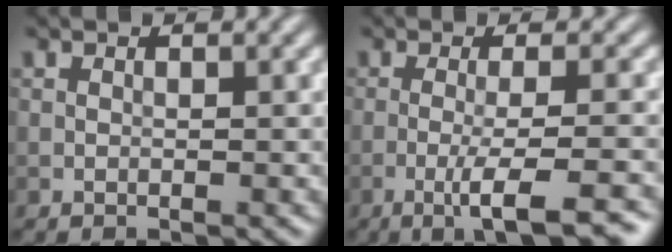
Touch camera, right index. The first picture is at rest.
{"total": 5.5, "force": [-2.6, 0.8, 4.8], "torque": [-0.072, 0.004, -0.047]}